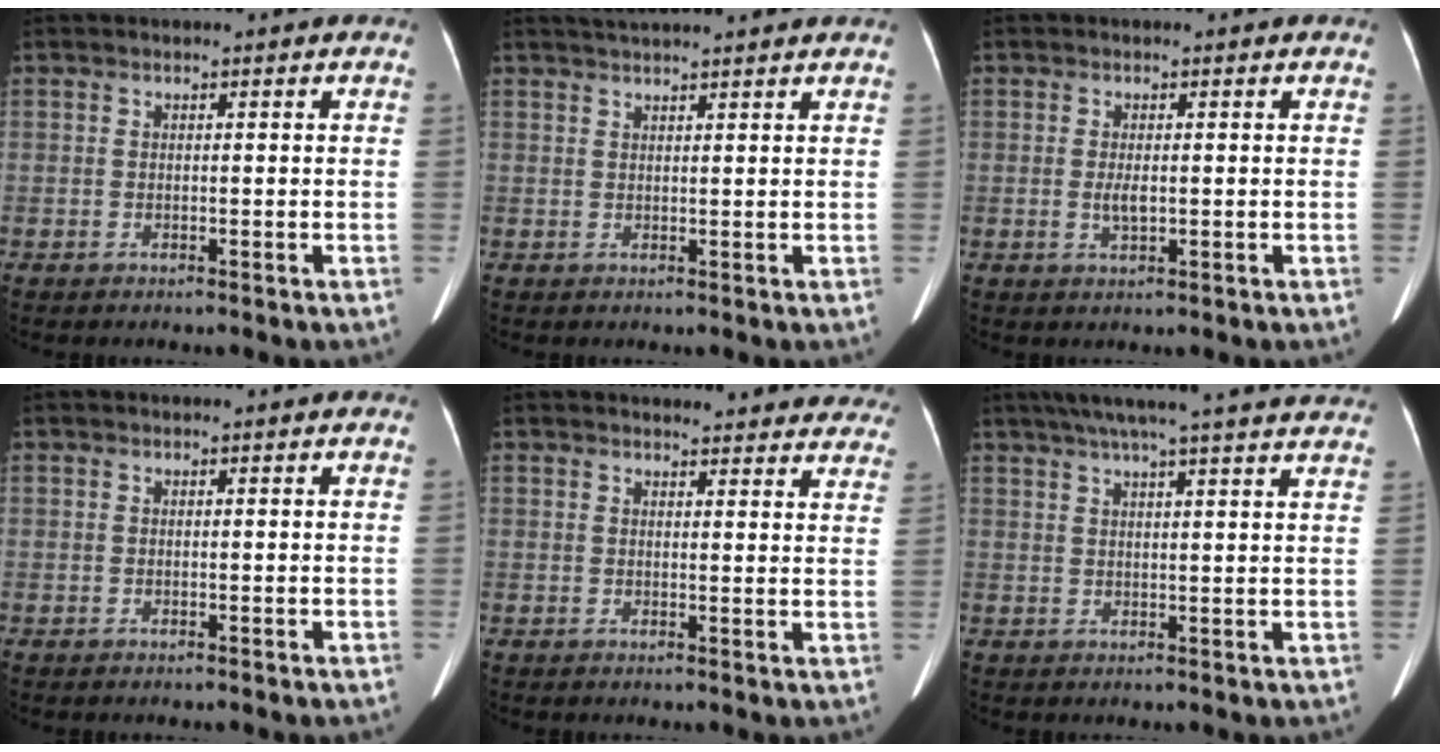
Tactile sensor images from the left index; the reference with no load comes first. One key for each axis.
{"total": 6.4, "fx": 5.8, "fy": -0.6, "fz": 2.7, "tx": -0.039, "ty": 0.032, "tz": 0.077}
{"total": 2.0, "fx": -0.2, "fy": 0.6, "fz": 1.9, "tx": -0.040, "ty": -0.002, "tz": -0.001}
{"total": 0.0}
{"total": 15.3, "fx": 14.5, "fy": 3.4, "fz": 3.6, "tx": -0.010, "ty": -0.030, "tz": 0.140}
{"total": 21.7, "fx": 18.9, "fy": 0.5, "fz": 10.6, "tx": -0.168, "ty": 0.020, "tz": 0.239}